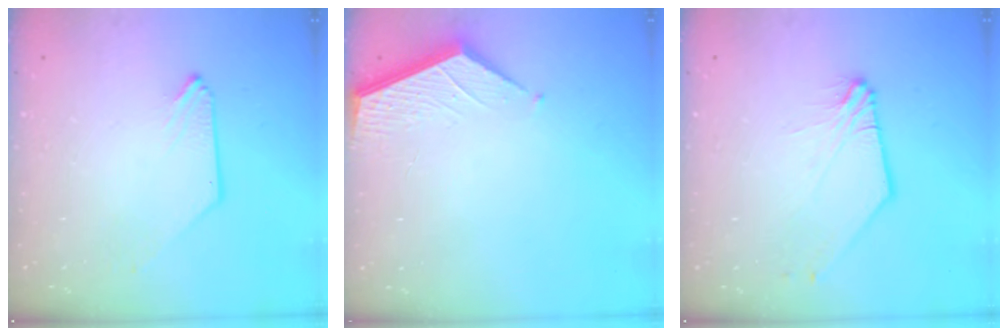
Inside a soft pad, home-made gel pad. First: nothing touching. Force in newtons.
{"total": 3.6, "press": 3.6, "slide": 0.3}
{"total": 2.3, "press": 2.3, "slide": 0.2}